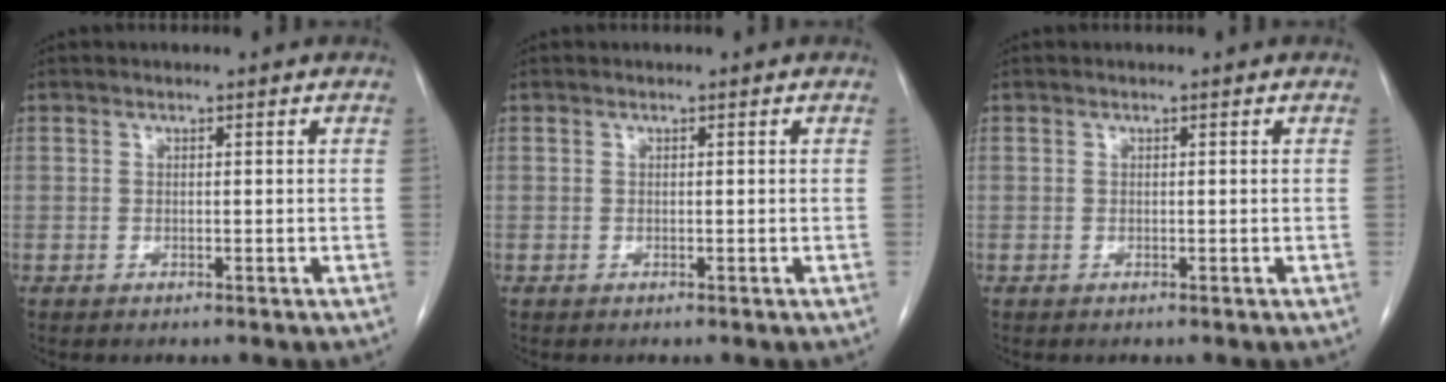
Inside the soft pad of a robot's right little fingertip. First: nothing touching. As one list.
[{"total": 0.0}, {"total": 0.0}]